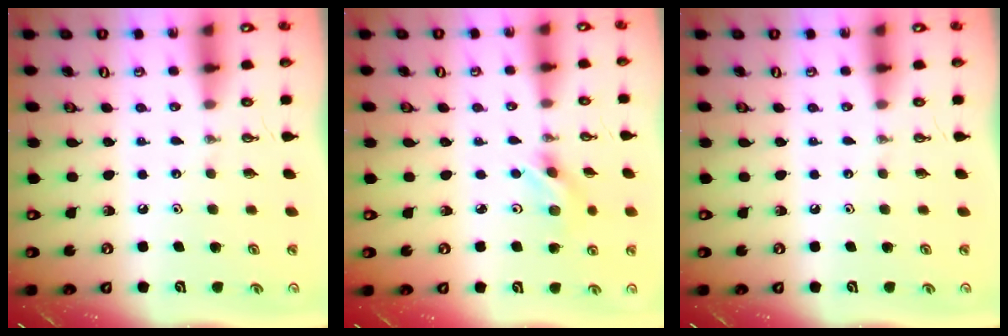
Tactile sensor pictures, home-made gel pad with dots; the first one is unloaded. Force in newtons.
{"total": 3.0, "press": 3.0, "slide": 0.4}
{"total": 0.0}